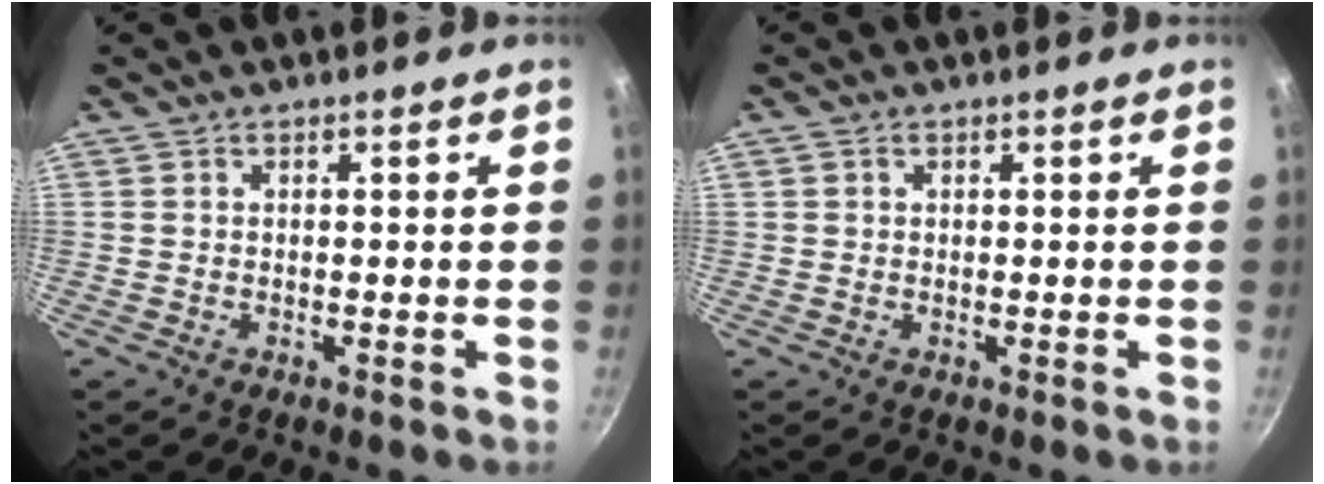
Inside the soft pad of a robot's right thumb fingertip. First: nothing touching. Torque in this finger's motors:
{"motor_torque": [-0.41, -0.36, -0.32, 0.12, -0.02]}